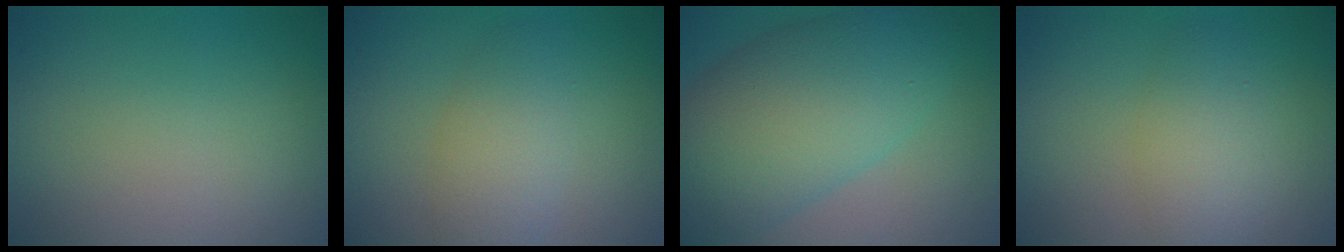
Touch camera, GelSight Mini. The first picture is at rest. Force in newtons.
{"total": 3.8, "press": 3.8, "slide": 0.1}
{"total": 10.0, "press": 10.0, "slide": 0.4}
{"total": 3.6, "press": 3.6, "slide": 0.2}